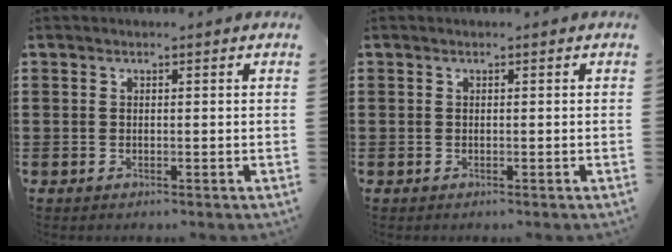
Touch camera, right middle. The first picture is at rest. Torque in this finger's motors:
{"motor_torque": [-0.04, -0.04, 0.02, 0.00]}